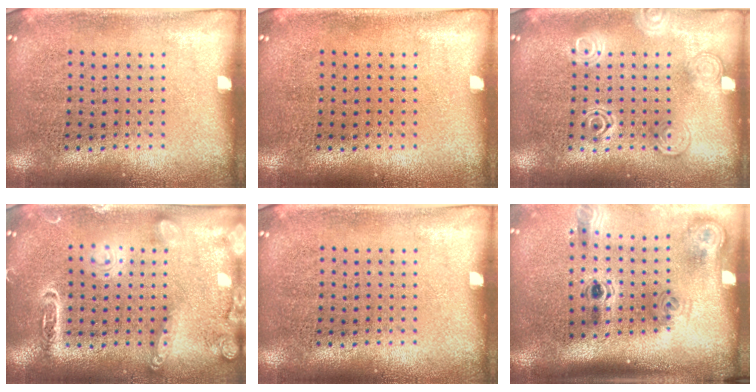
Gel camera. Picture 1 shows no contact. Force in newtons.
{"total": 0.0}
{"total": 2.3, "press": 2.2, "slide": 0.3}
{"total": 1.8, "press": 1.8, "slide": 0.1}
{"total": 0.0}
{"total": 2.2, "press": 1.4, "slide": 1.7}